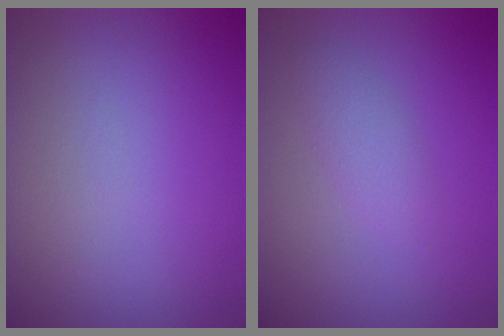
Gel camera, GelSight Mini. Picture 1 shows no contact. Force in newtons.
{"total": 1.7, "press": 1.7, "slide": 0.0}